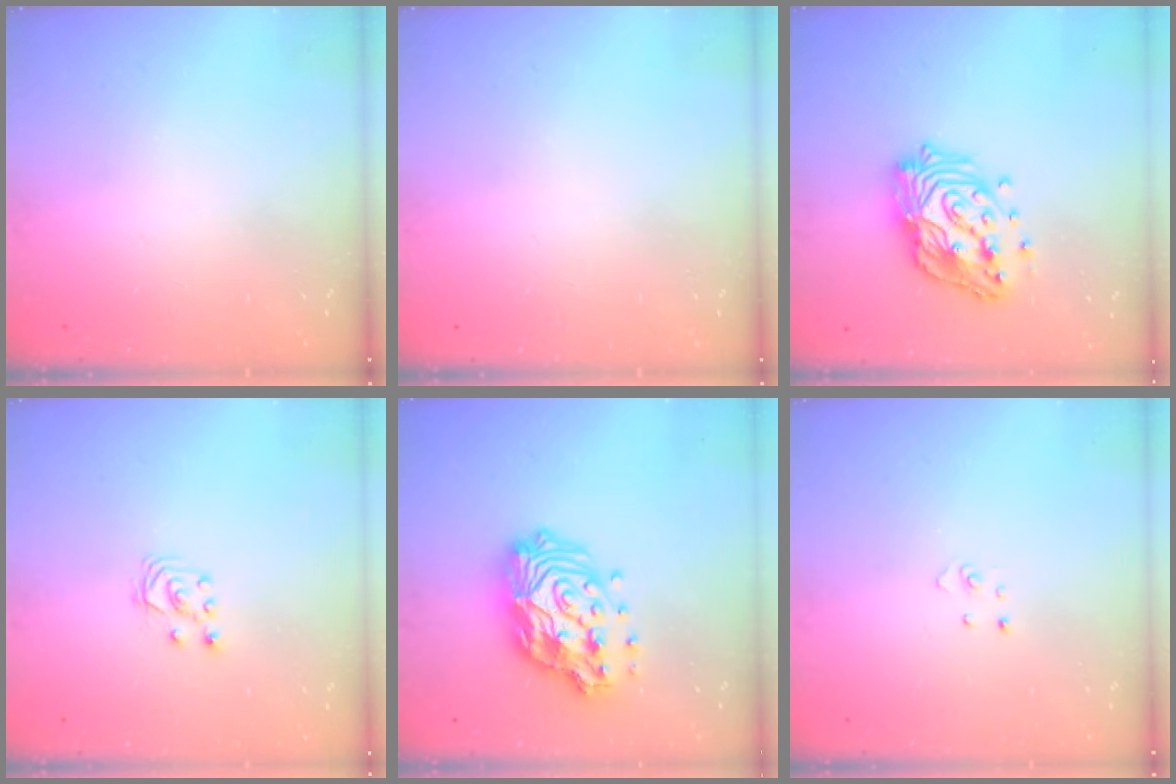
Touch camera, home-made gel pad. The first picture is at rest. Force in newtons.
{"total": 0.0}
{"total": 18.2, "press": 18.1, "slide": 1.5}
{"total": 2.8, "press": 2.7, "slide": 0.7}
{"total": 18.7, "press": 18.6, "slide": 1.5}
{"total": 2.7, "press": 2.7, "slide": 0.3}